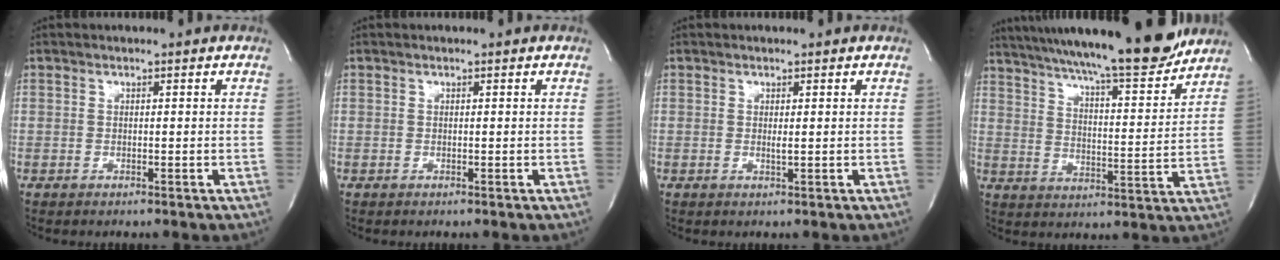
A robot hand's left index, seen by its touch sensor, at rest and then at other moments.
{"total": 0.0}
{"total": 0.7, "force": [0.1, 0.0, 0.7], "torque": [-0.019, -0.004, 0.003]}
{"total": 20.5, "force": [18.1, 1.1, 9.7], "torque": [-0.156, -0.014, 0.262]}